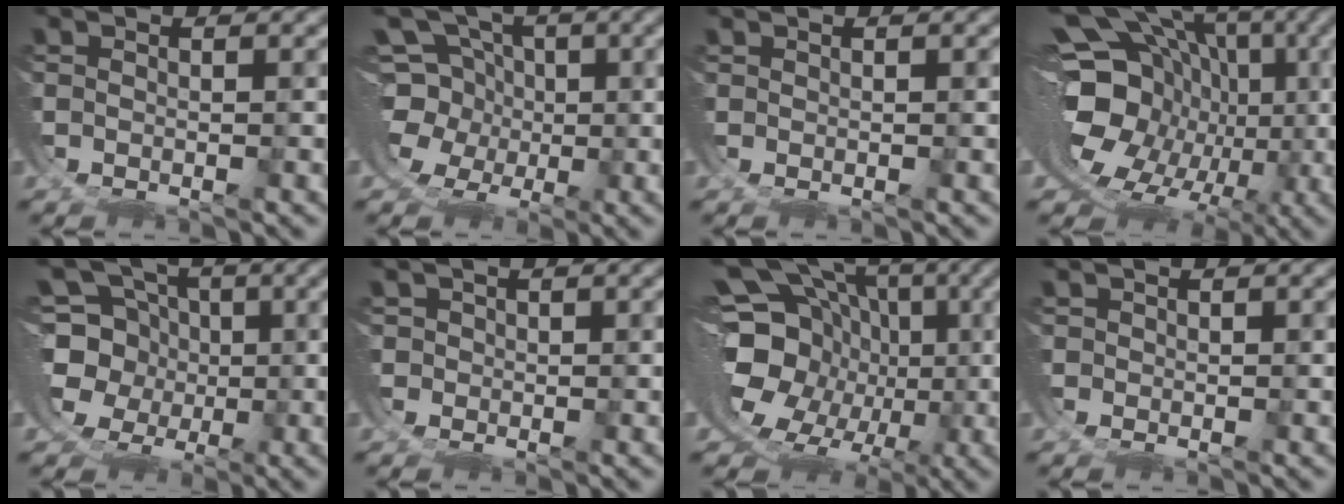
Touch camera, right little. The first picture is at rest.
{"total": 11.0, "force": [-0.1, 10.3, 4.0], "torque": [-0.103, -0.037, -0.004]}
{"total": 0.0}
{"total": 19.3, "force": [-0.7, 15.6, 11.4], "torque": [-0.211, -0.041, -0.010]}
{"total": 12.6, "force": [-0.1, 11.7, 4.7], "torque": [-0.127, -0.044, -0.005]}
{"total": 1.4, "force": [0.2, 1.4, -0.2], "torque": [-0.002, 0.000, 0.002]}
{"total": 17.5, "force": [-0.1, 14.7, 9.4], "torque": [-0.181, -0.038, -0.008]}
{"total": 0.6, "force": [0.2, 0.5, -0.2], "torque": [0.003, -0.002, 0.005]}